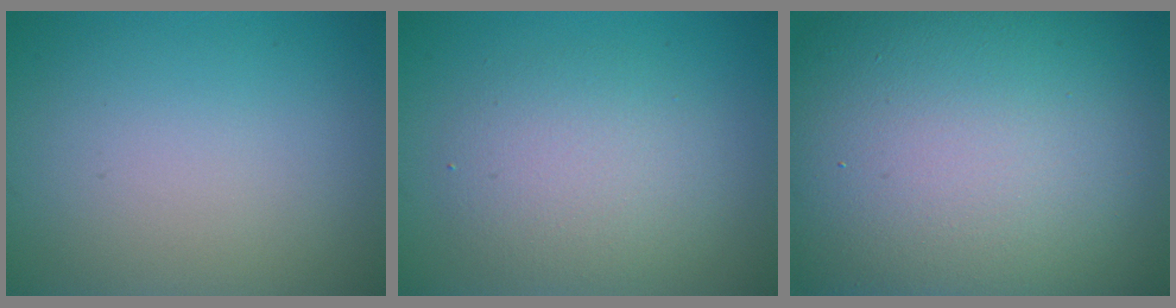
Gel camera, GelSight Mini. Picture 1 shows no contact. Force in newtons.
{"total": 4.0, "press": 4.0, "slide": 0.0}
{"total": 20.7, "press": 20.7, "slide": 1.3}